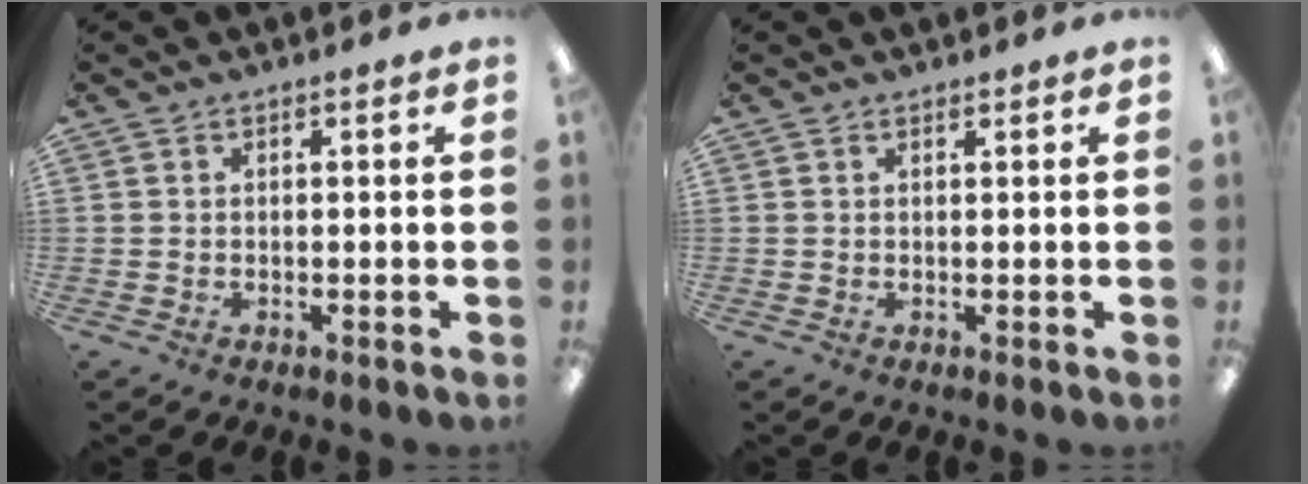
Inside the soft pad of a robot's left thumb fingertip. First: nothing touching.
{"total": 0.5, "force": [0.5, 0.1, 0.0], "torque": [0.008, -0.003, 0.008]}